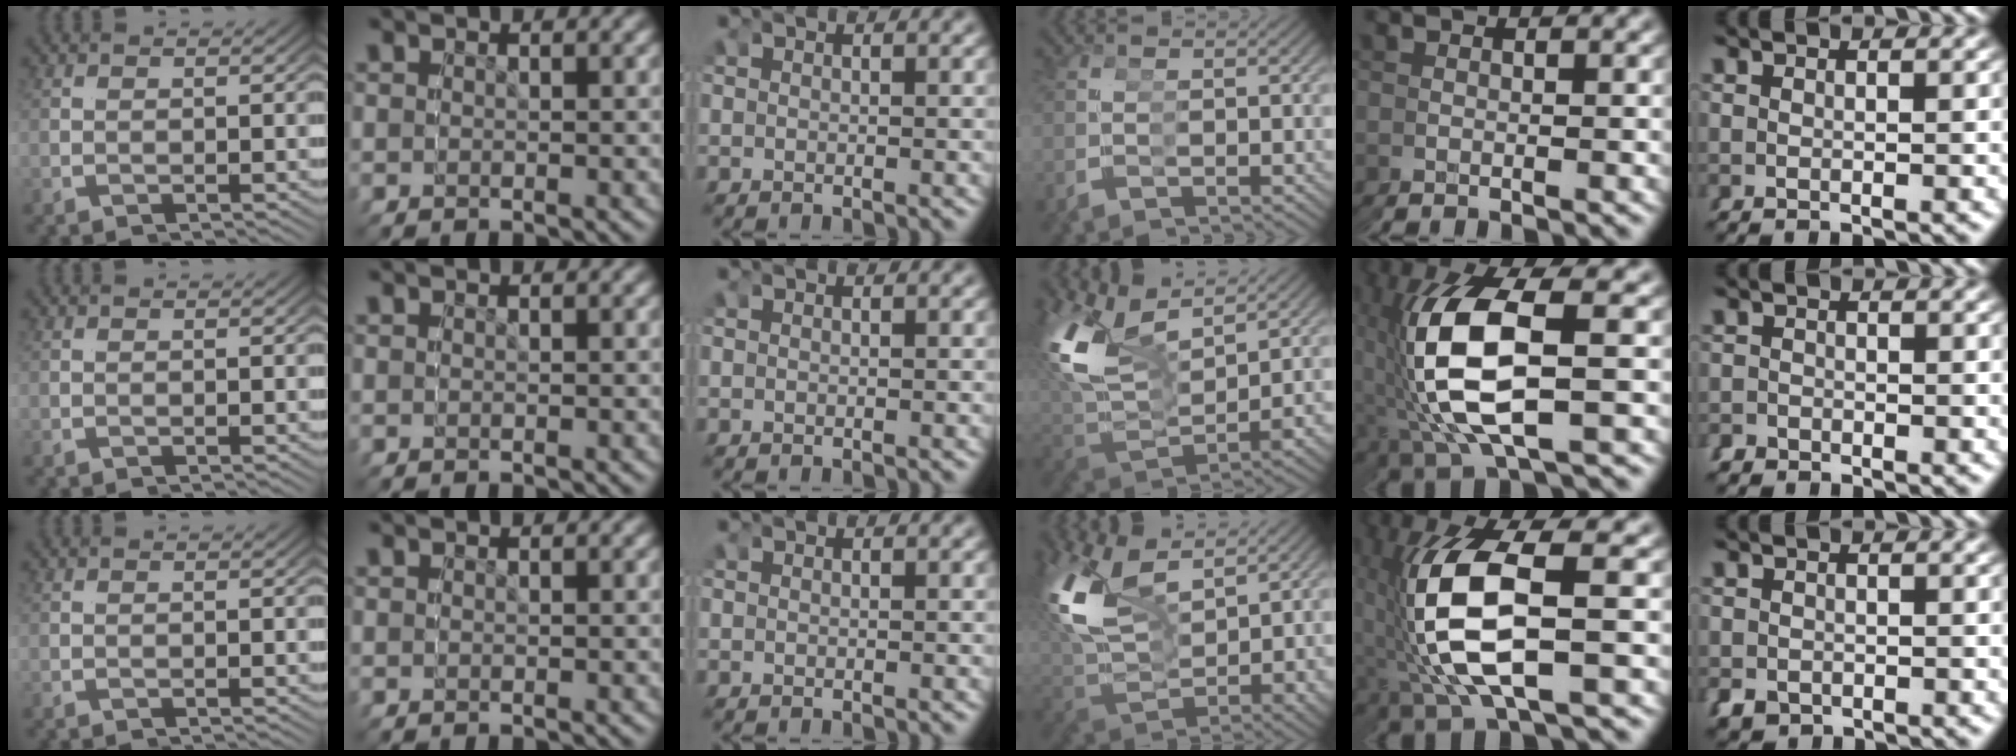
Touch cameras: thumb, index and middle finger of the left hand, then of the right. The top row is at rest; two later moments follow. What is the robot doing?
{"motion": "grasp_and_lifting", "object": "glue stick"}